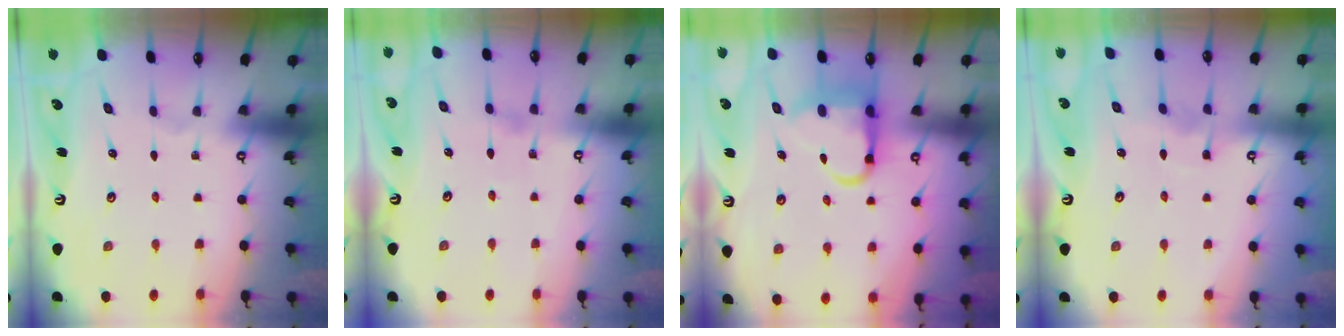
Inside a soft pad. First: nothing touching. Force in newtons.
{"total": 5.3, "press": 5.3, "slide": 0.5}
{"total": 10.9, "press": 10.8, "slide": 1.4}
{"total": 2.9, "press": 2.9, "slide": 0.2}